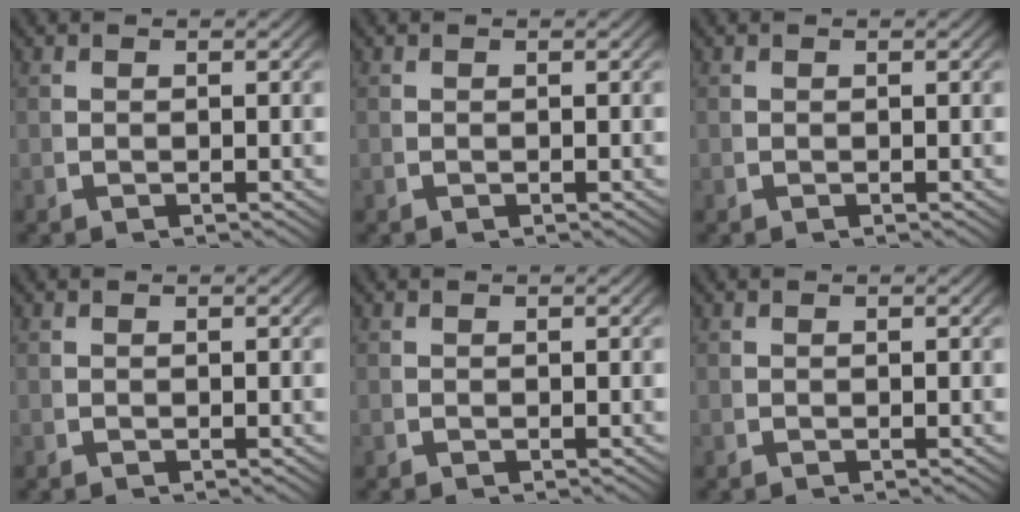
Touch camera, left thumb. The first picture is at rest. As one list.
[{"total": 0.0}, {"total": 0.0}, {"total": 0.0}, {"total": 0.0}, {"total": 0.0}]